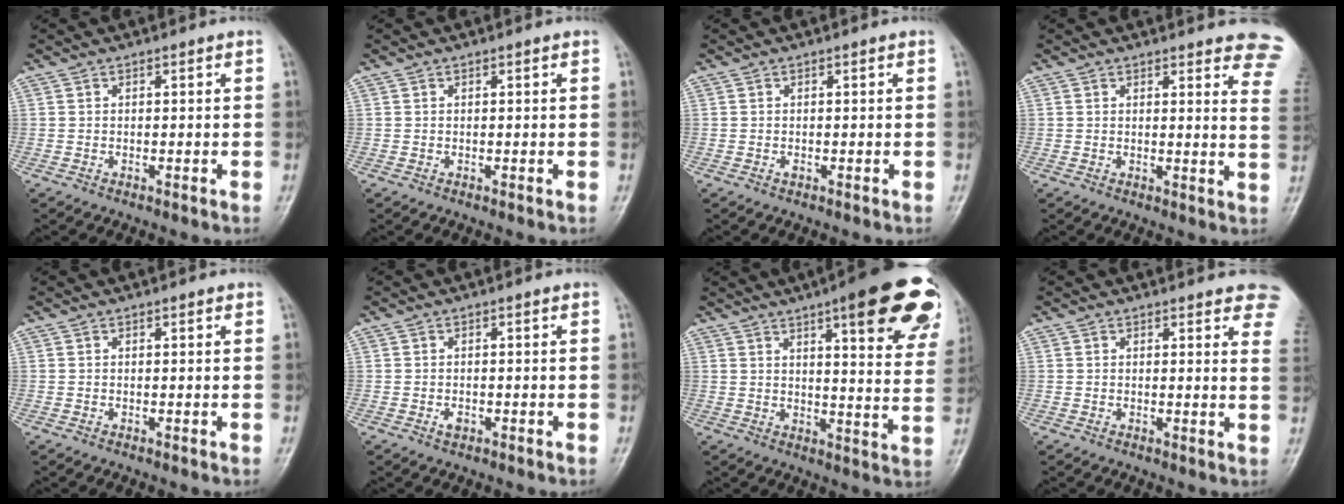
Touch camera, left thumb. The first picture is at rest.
{"total": 0.0}
{"total": 0.6, "force": [-0.1, 0.4, 0.5], "torque": [-0.006, -0.001, -0.002]}
{"total": 11.1, "force": [9.7, 2.5, 4.9], "torque": [-0.013, -0.055, 0.080]}
{"total": 0.5, "force": [0.3, 0.2, 0.4], "torque": [-0.007, -0.001, 0.002]}
{"total": 1.2, "force": [-0.4, 0.8, 0.8], "torque": [-0.010, 0.000, -0.007]}
{"total": 22.8, "force": [12.5, 5.6, 18.3], "torque": [-0.205, -0.036, 0.149]}
{"total": 8.6, "force": [6.7, 2.6, 4.8], "torque": [-0.020, -0.022, 0.058]}